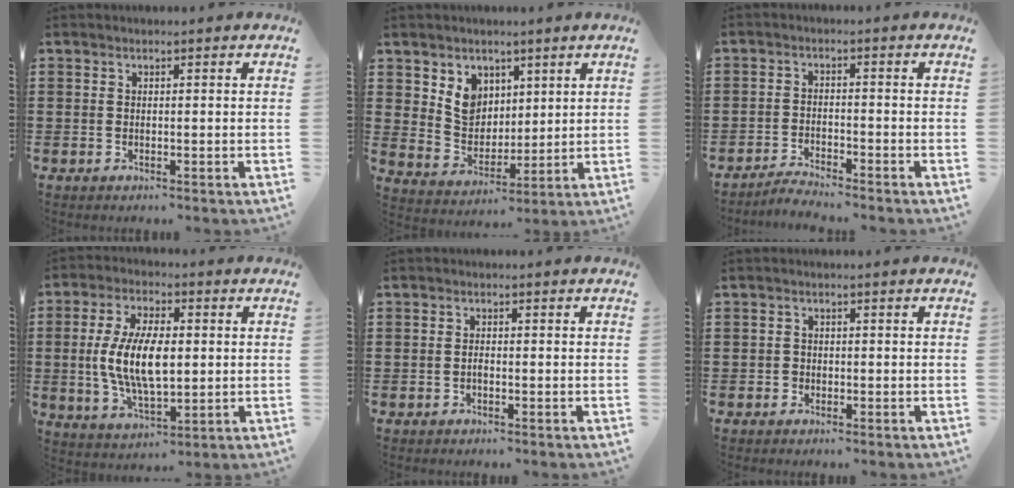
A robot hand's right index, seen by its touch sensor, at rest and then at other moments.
{"total": 6.3, "force": [3.5, 5.0, 1.4], "torque": [-0.050, 0.000, 0.066]}
{"total": 2.7, "force": [-2.7, -0.1, 0.2], "torque": [-0.008, 0.003, -0.056]}
{"total": 10.2, "force": [0.1, 4.6, 9.1], "torque": [-0.200, 0.002, -0.005]}
{"total": 0.8, "force": [-0.3, 0.5, 0.6], "torque": [-0.014, -0.002, -0.006]}
{"total": 1.0, "force": [-0.4, 0.8, 0.2], "torque": [-0.006, 0.002, -0.010]}